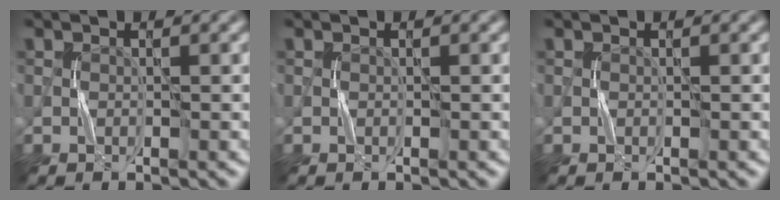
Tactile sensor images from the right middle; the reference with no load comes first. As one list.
[{"total": 0.0}, {"total": 0.0}]